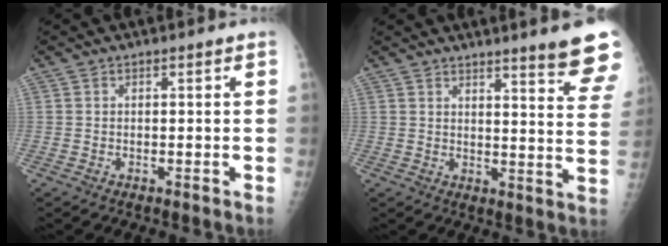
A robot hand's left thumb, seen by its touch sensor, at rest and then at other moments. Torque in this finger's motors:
{"motor_torque": [0.22, 0.11, -0.15, -0.11, 0.15]}